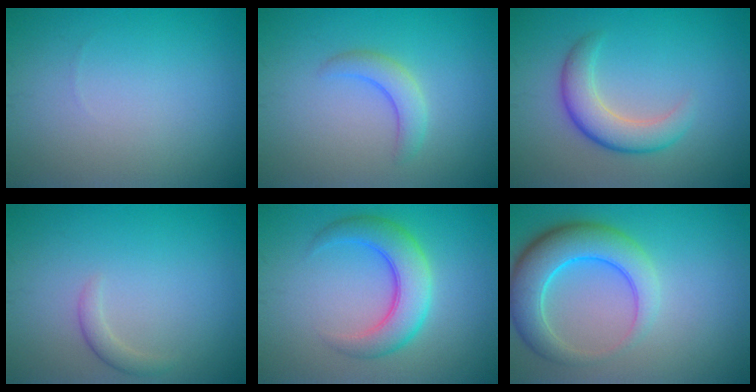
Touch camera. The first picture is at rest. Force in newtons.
{"total": 2.4, "press": 2.4, "slide": 0.3}
{"total": 4.1, "press": 4.1, "slide": 0.1}
{"total": 1.2, "press": 1.2, "slide": 0.1}
{"total": 5.2, "press": 5.2, "slide": 0.1}
{"total": 6.6, "press": 6.6, "slide": 0.3}